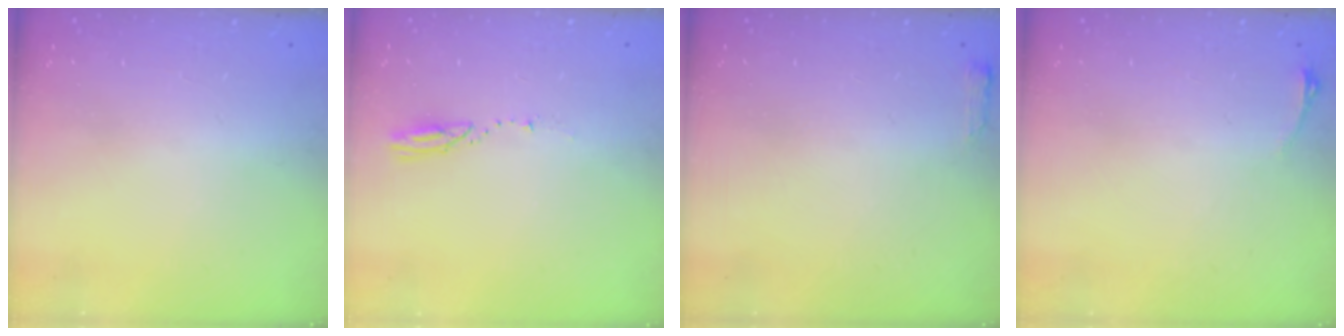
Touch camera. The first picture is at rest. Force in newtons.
{"total": 3.1, "press": 3.0, "slide": 0.3}
{"total": 2.7, "press": 2.6, "slide": 0.5}
{"total": 2.9, "press": 2.6, "slide": 1.5}